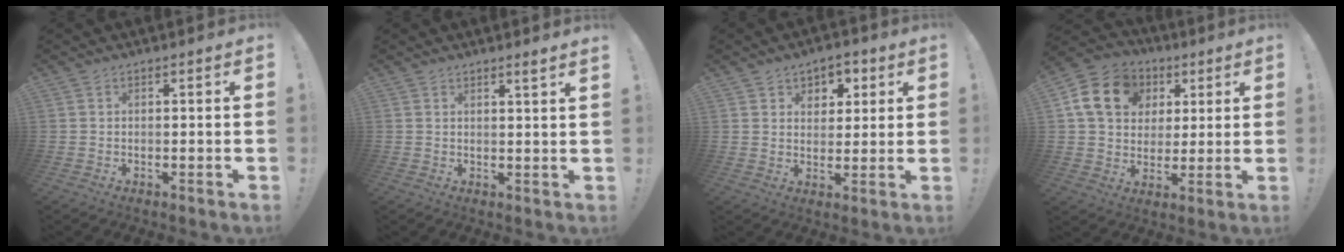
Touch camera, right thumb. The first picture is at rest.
{"total": 2.1, "force": [1.5, -1.0, 1.1], "torque": [-0.012, -0.014, 0.024]}
{"total": 5.8, "force": [2.6, 5.0, 1.5], "torque": [-0.012, -0.020, 0.048]}
{"total": 16.4, "force": [5.5, 13.0, 8.4], "torque": [-0.114, -0.008, 0.111]}